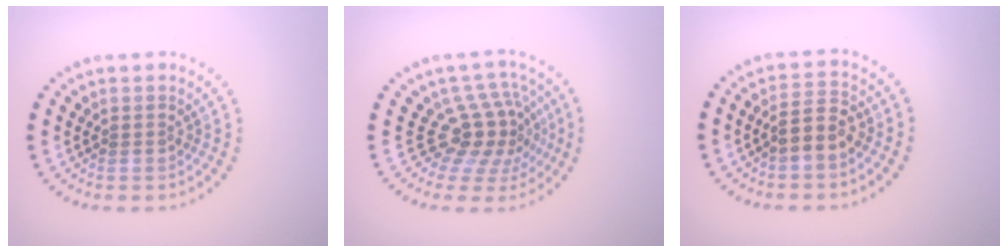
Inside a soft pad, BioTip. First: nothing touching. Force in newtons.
{"total": 4.3, "press": 2.9, "slide": 3.2}
{"total": 2.7, "press": 2.5, "slide": 0.9}